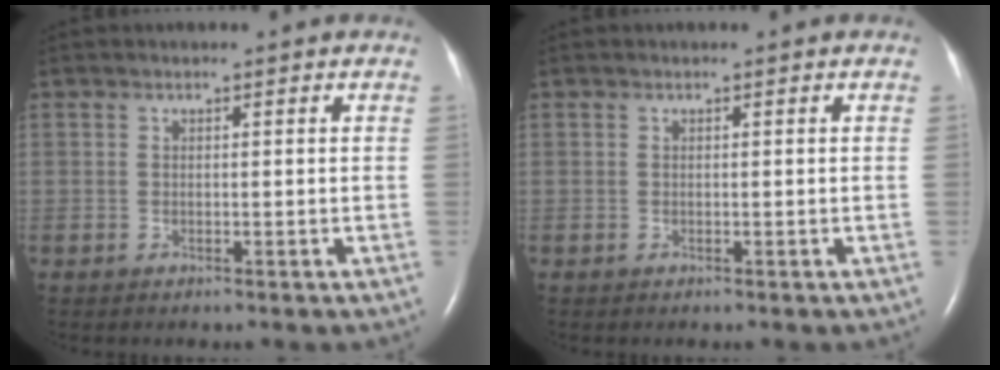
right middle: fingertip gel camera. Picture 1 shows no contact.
{"total": 0.0}